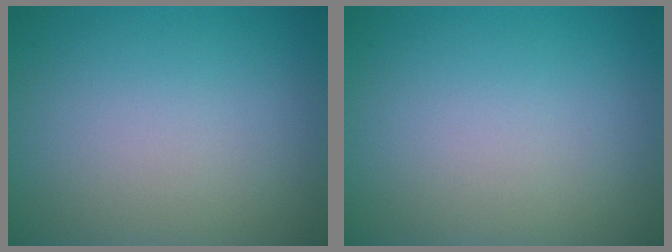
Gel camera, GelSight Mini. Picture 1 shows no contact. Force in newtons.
{"total": 0.0}